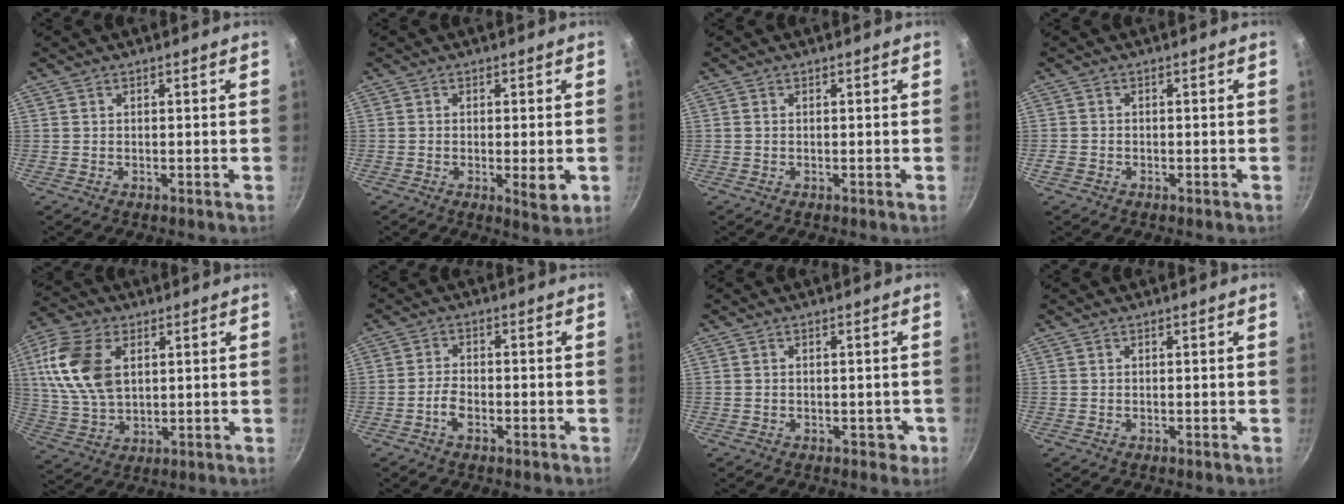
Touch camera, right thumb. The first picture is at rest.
{"total": 4.6, "force": [-1.0, 1.3, 4.3], "torque": [-0.065, -0.010, -0.013]}
{"total": 0.5, "force": [0.0, 0.4, 0.4], "torque": [-0.006, 0.003, 0.000]}
{"total": 1.5, "force": [-0.8, 1.1, 0.6], "torque": [-0.018, 0.004, -0.013]}
{"total": 14.5, "force": [3.8, 9.1, 10.6], "torque": [-0.197, -0.006, 0.076]}
{"total": 3.4, "force": [-1.7, 1.7, 2.4], "torque": [-0.048, 0.016, -0.036]}
{"total": 3.4, "force": [-0.9, 2.5, 2.1], "torque": [-0.003, 0.013, -0.005]}
{"total": 0.0}